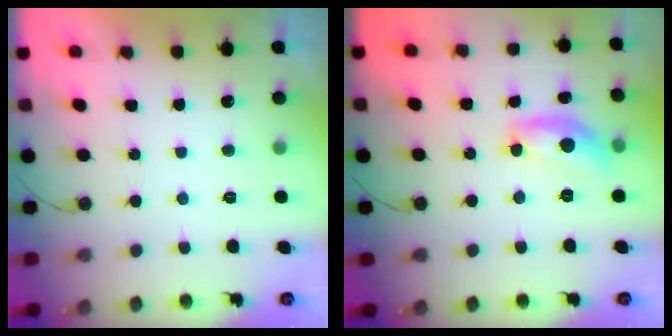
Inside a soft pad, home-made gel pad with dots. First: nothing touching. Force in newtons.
{"total": 12.5, "press": 12.5, "slide": 0.5}